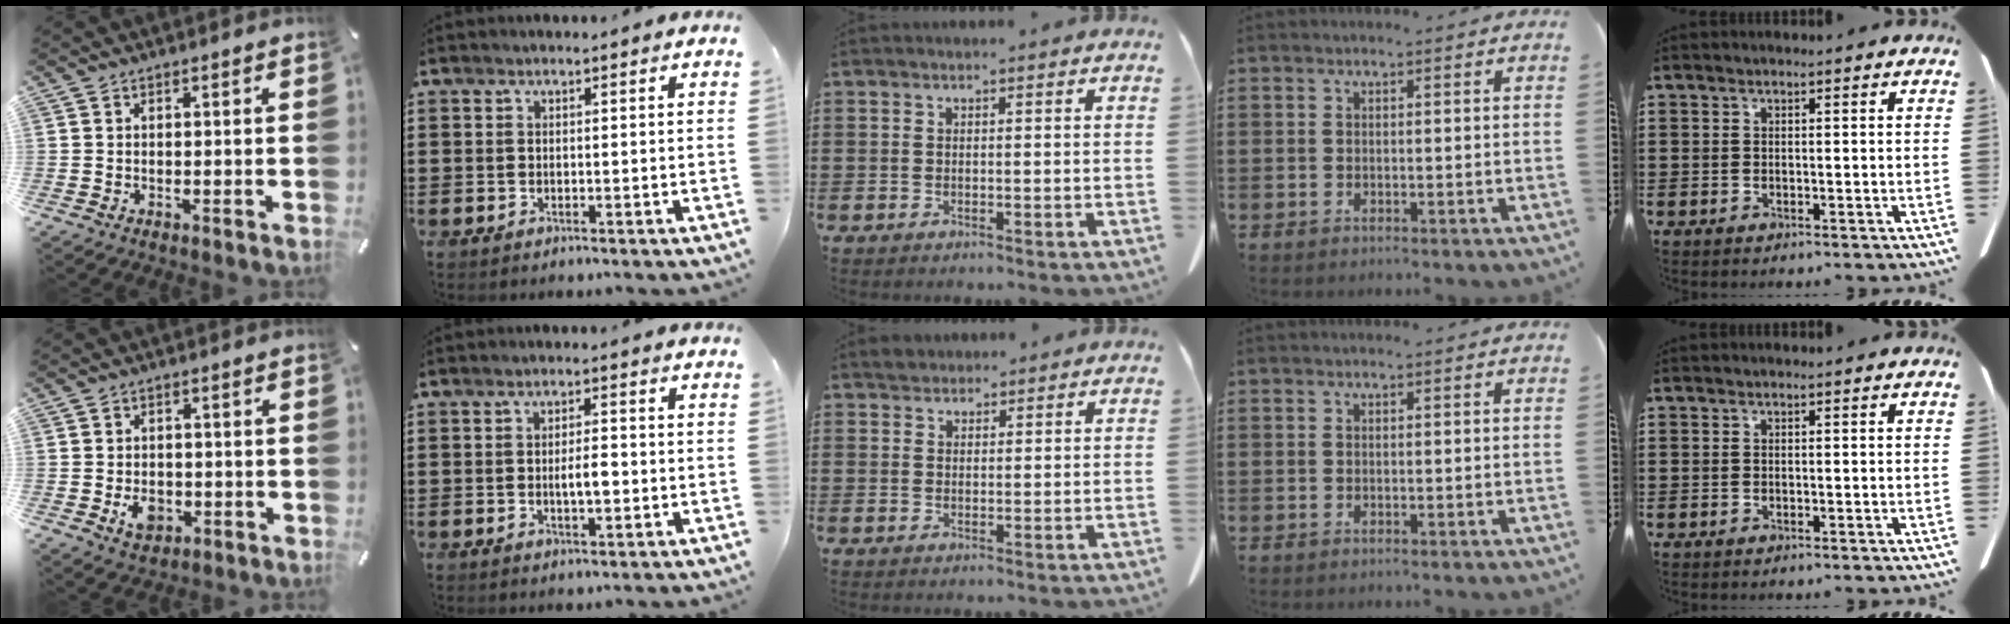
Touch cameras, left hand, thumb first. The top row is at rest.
{"thumb": {"total": 5.1, "force": [-1.3, 4.0, 2.9], "torque": [-0.045, -0.004, -0.025]}, "index": {"total": 3.4, "force": [-0.5, 1.2, 3.1], "torque": [-0.050, 0.000, -0.012]}, "middle": {"total": 1.7, "force": [1.6, 0.7, 0.0], "torque": [0.001, 0.000, 0.030]}}